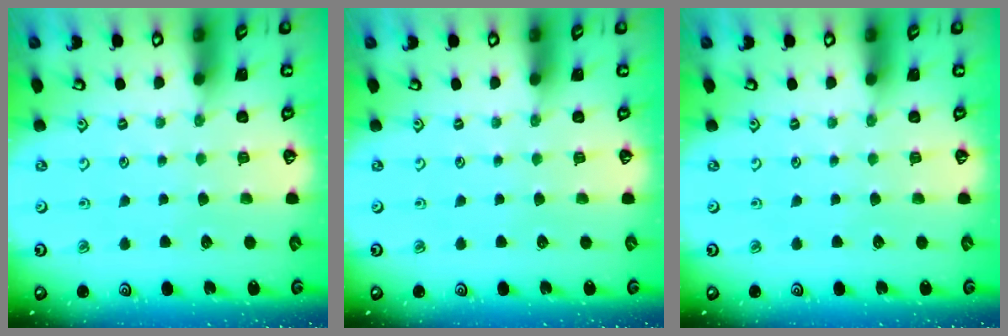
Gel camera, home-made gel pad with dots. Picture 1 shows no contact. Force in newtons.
{"total": 0.0}
{"total": 0.0}